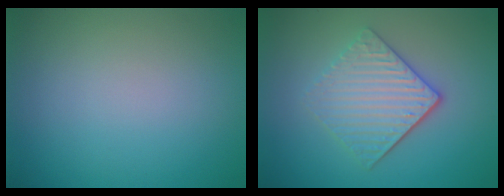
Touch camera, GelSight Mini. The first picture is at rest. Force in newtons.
{"total": 4.0, "press": 3.3, "slide": 2.3}